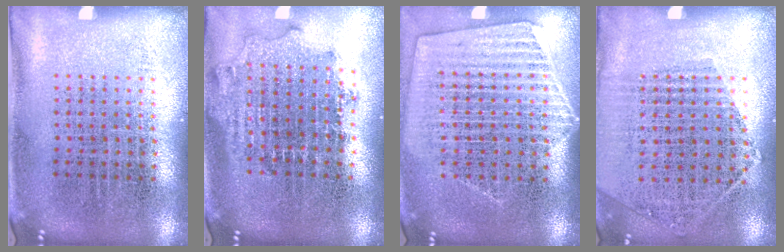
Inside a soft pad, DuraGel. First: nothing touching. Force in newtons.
{"total": 1.8, "press": 1.4, "slide": 1.1}
{"total": 1.7, "press": 1.6, "slide": 0.7}
{"total": 1.1, "press": 1.1, "slide": 0.4}